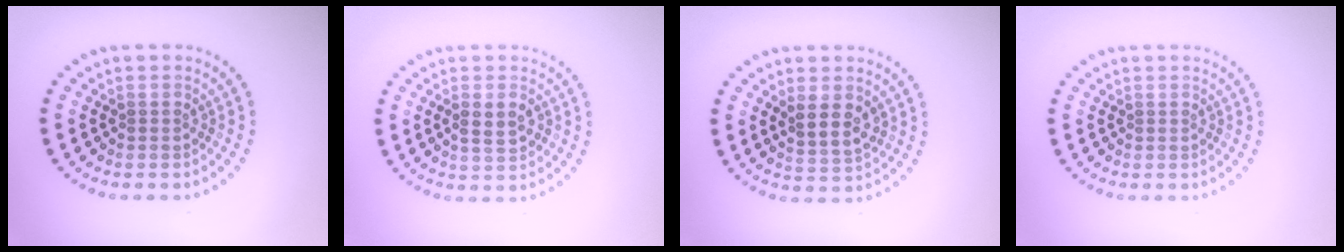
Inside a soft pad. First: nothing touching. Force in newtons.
{"total": 2.1, "press": 2.1, "slide": 0.2}
{"total": 2.7, "press": 2.5, "slide": 1.2}
{"total": 0.0}